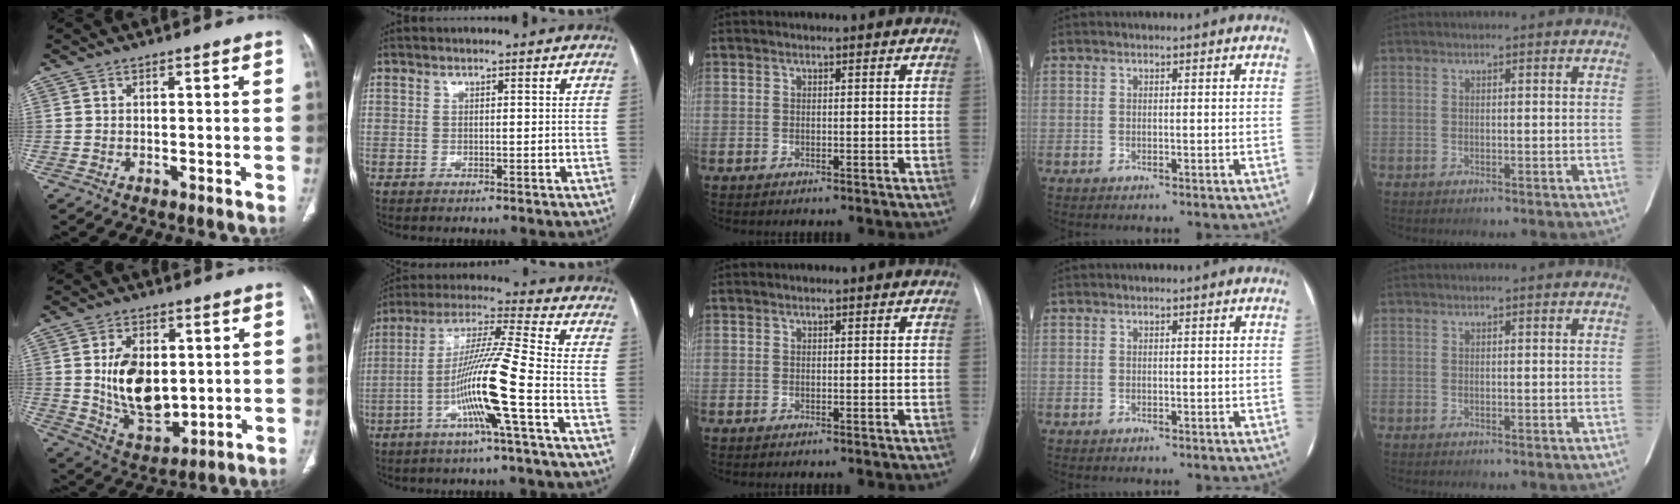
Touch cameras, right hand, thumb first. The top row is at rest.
{"thumb": {"total": 13.4, "force": [1.2, 8.4, 10.4], "torque": [-0.151, -0.017, 0.037]}, "index": {"total": 13.1, "force": [-4.4, -1.2, 12.2], "torque": [-0.233, 0.004, -0.089]}}